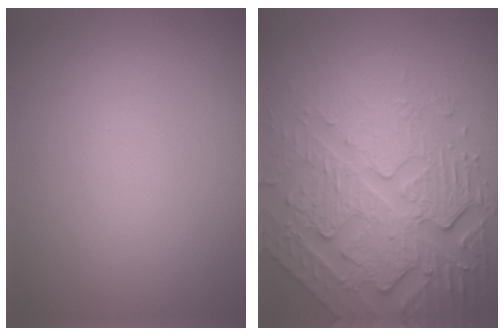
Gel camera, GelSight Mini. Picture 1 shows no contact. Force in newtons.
{"total": 8.0, "press": 5.6, "slide": 5.7}